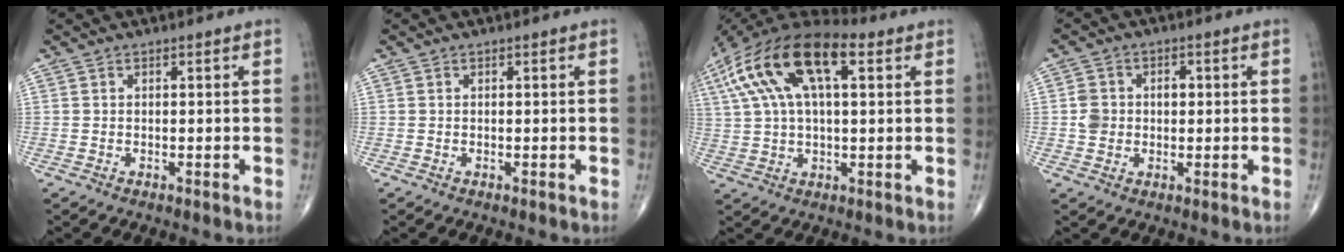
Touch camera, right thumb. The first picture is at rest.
{"total": 0.0}
{"total": 21.0, "force": [7.6, 9.2, 17.2], "torque": [-0.351, 0.036, 0.129]}
{"total": 4.9, "force": [0.1, 4.2, 2.6], "torque": [-0.033, 0.013, 0.000]}